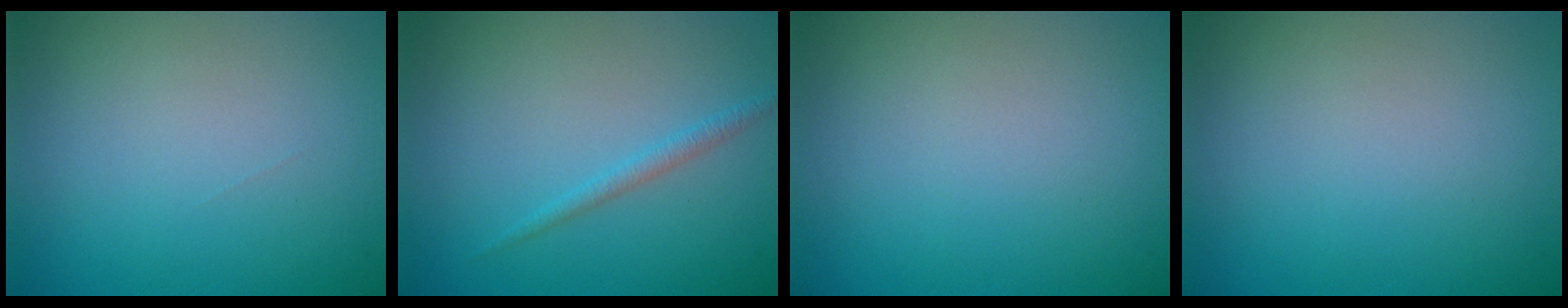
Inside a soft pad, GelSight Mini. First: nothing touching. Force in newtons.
{"total": 1.2, "press": 1.2, "slide": 0.1}
{"total": 0.0}
{"total": 0.0}